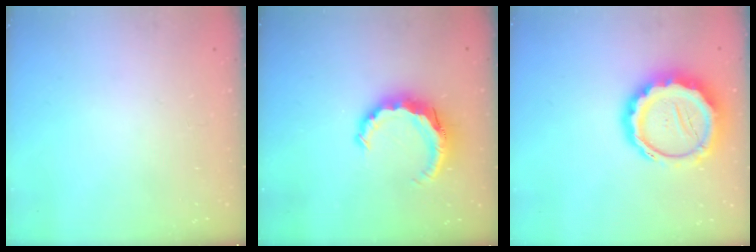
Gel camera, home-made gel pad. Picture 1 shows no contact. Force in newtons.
{"total": 8.3, "press": 8.2, "slide": 1.1}
{"total": 15.2, "press": 14.8, "slide": 3.4}